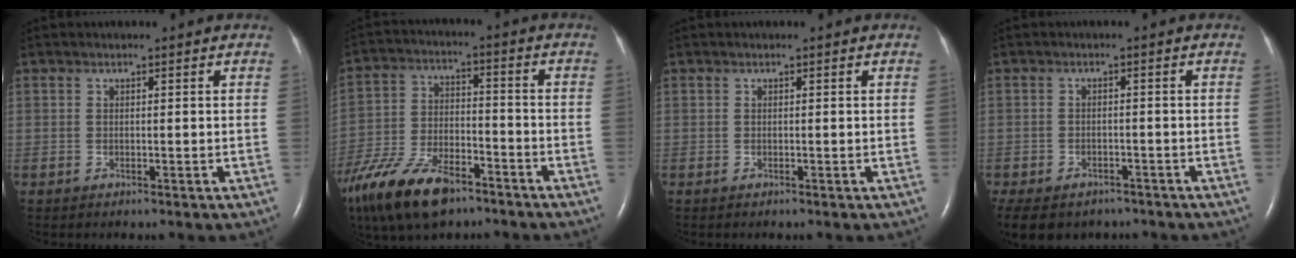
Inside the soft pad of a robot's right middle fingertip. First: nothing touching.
{"total": 16.7, "force": [-11.7, 6.3, 10.0], "torque": [-0.230, -0.025, -0.217]}
{"total": 0.0}
{"total": 14.2, "force": [-9.1, 9.6, 5.2], "torque": [-0.156, -0.010, -0.110]}